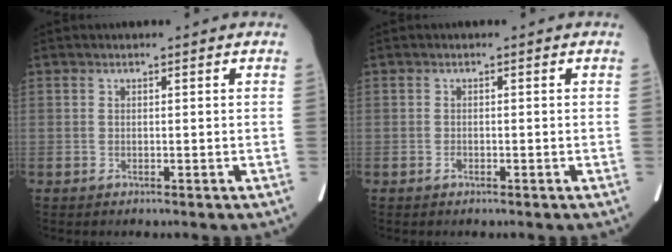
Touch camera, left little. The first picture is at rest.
{"total": 0.5, "force": [-0.3, 0.3, 0.3], "torque": [-0.008, 0.000, -0.004]}